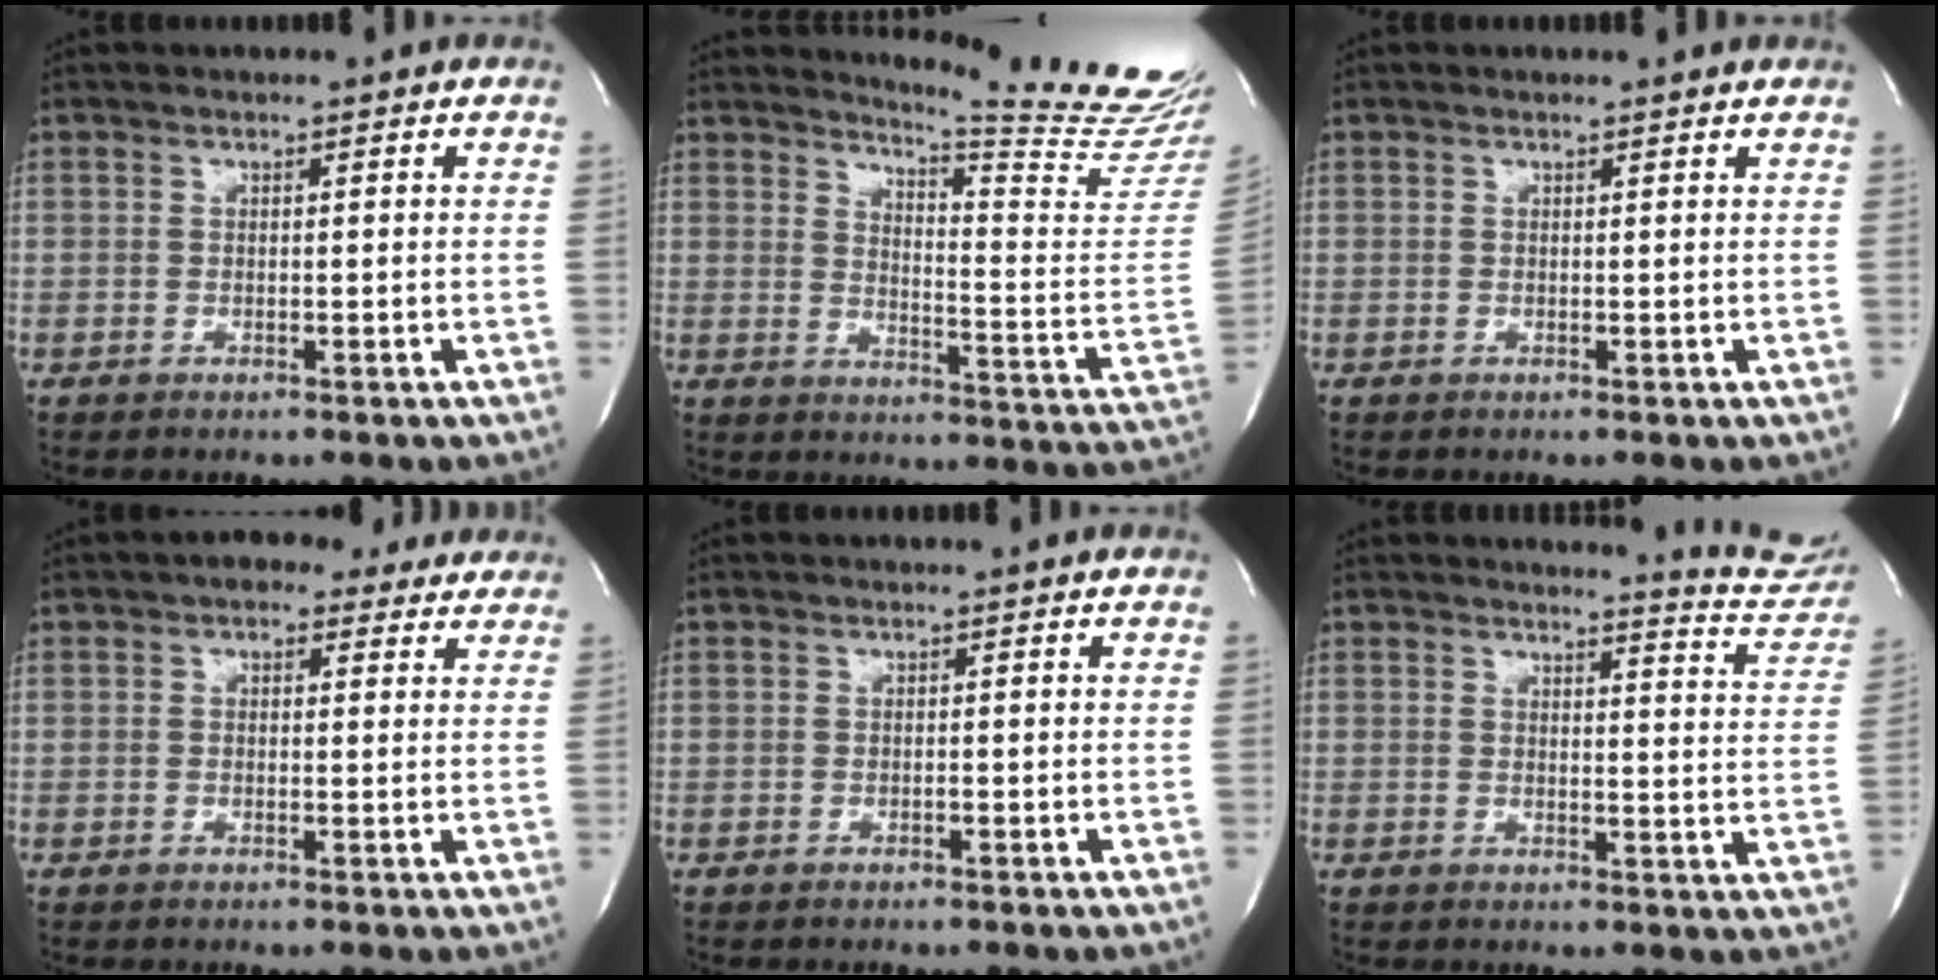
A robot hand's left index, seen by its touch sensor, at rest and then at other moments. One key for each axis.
{"total": 18.1, "fx": 17.2, "fy": -2.1, "fz": 5.1, "tx": -0.081, "ty": -0.158, "tz": 0.205}
{"total": 1.6, "fx": 1.6, "fy": 0.0, "fz": 0.1, "tx": -0.010, "ty": -0.004, "tz": 0.012}
{"total": 6.1, "fx": 4.7, "fy": 2.9, "fz": 2.5, "tx": -0.025, "ty": 0.025, "tz": 0.056}
{"total": 0.0}
{"total": 8.7, "fx": 8.7, "fy": 0.1, "fz": 0.4, "tx": 0.005, "ty": -0.075, "tz": 0.073}